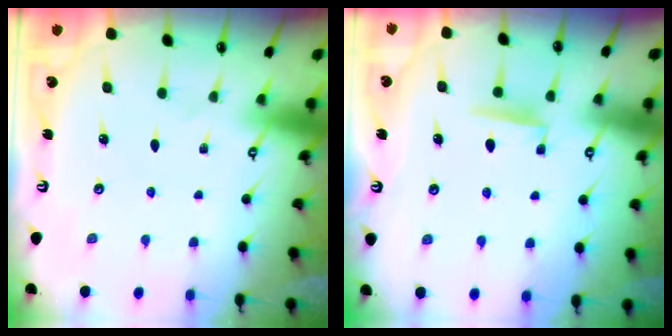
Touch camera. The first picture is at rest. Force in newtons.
{"total": 5.1, "press": 5.0, "slide": 0.6}